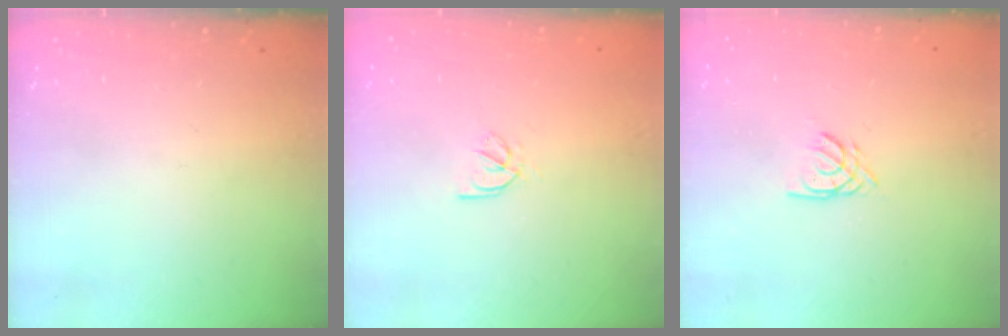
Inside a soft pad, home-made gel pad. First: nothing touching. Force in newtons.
{"total": 2.5, "press": 2.4, "slide": 0.5}
{"total": 1.8, "press": 1.8, "slide": 0.3}